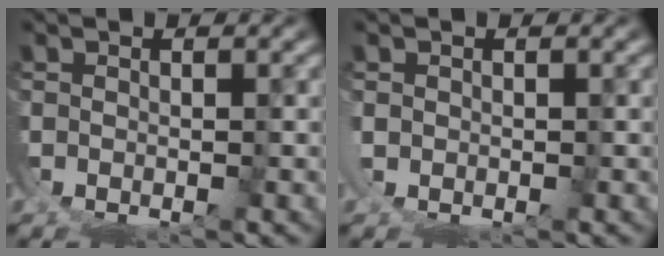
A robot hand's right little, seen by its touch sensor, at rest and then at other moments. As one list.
[{"total": 0.5, "force": [0.3, -0.1, 0.4], "torque": [-0.017, -0.006, 0.011]}]